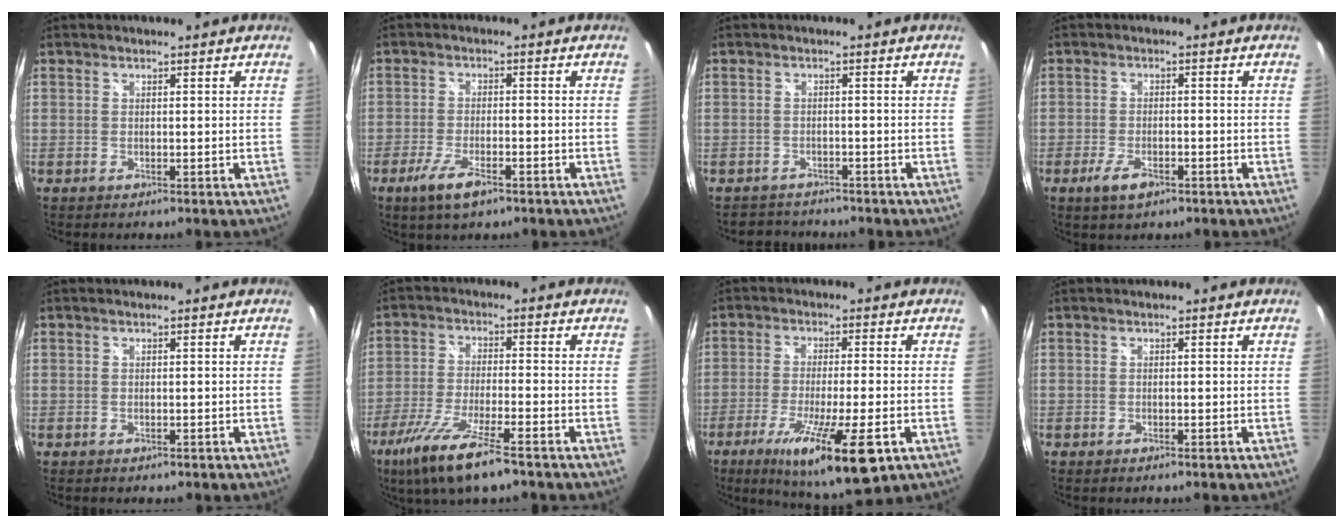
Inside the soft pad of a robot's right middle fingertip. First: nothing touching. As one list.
[{"total": 6.1, "force": [-3.7, 1.8, 4.5], "torque": [-0.108, -0.014, -0.069]}, {"total": 3.8, "force": [-3.4, 1.7, 0.0], "torque": [-0.009, 0.005, -0.055]}, {"total": 4.4, "force": [-2.6, 1.9, 3.1], "torque": [-0.074, -0.010, -0.046]}, {"total": 0.0}, {"total": 12.6, "force": [-8.2, 2.2, 9.3], "torque": [-0.205, -0.038, -0.155]}, {"total": 16.2, "force": [-7.9, 2.7, 13.8], "torque": [-0.254, -0.051, -0.125]}, {"total": 0.0}]